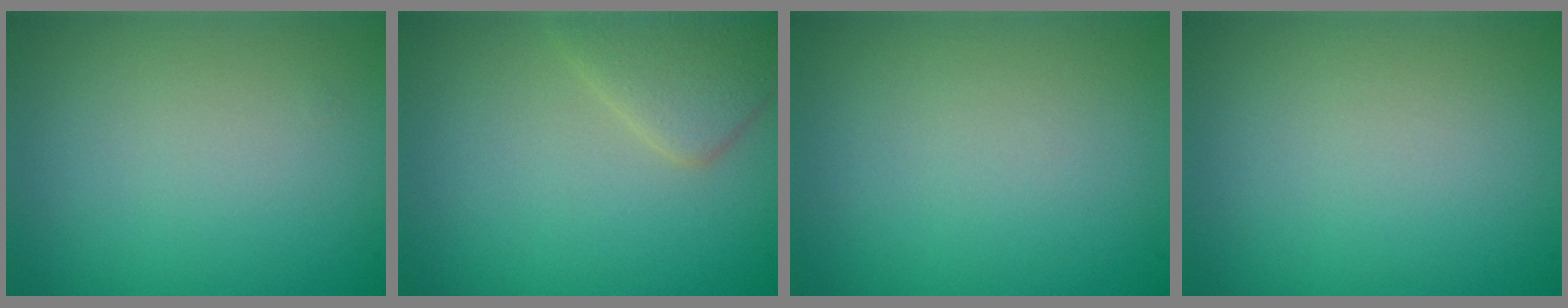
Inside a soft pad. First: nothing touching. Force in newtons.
{"total": 2.7, "press": 2.7, "slide": 0.1}
{"total": 0.0}
{"total": 0.0}